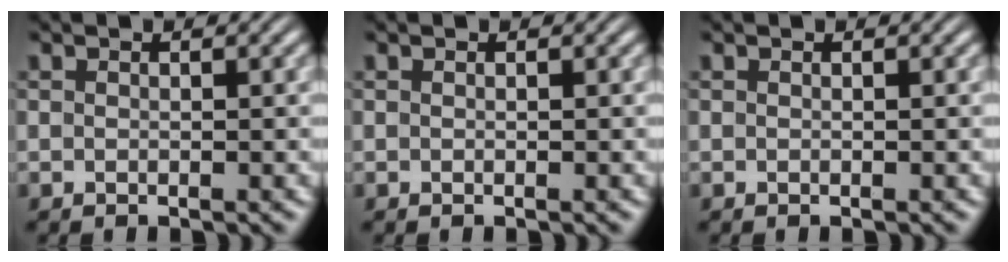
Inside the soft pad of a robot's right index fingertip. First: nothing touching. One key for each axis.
{"total": 0.0}
{"total": 0.0}